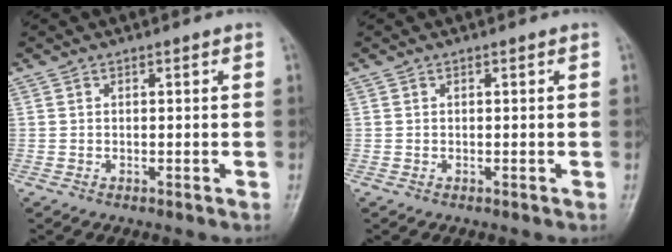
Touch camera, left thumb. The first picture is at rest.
{"total": 0.0}